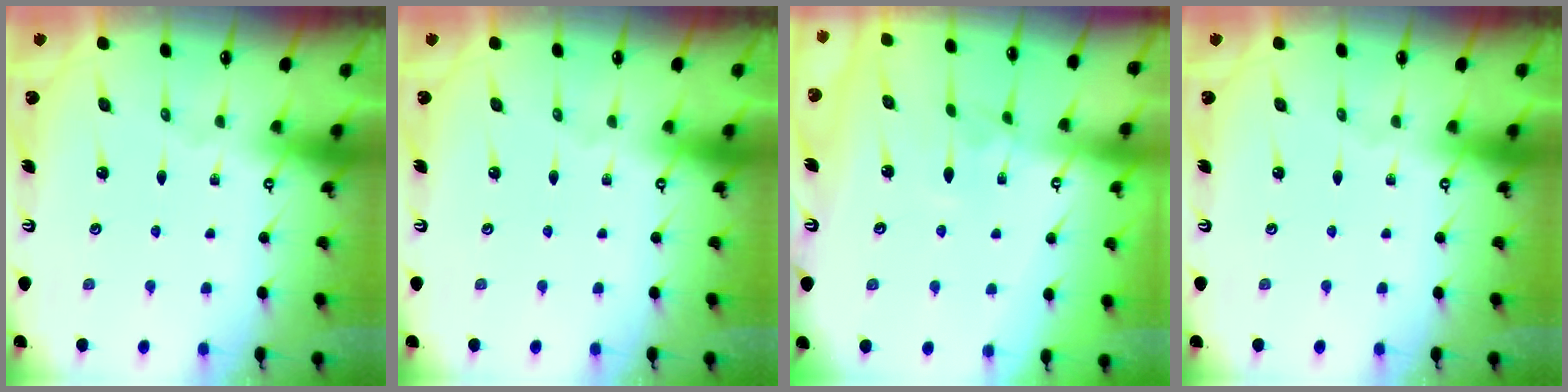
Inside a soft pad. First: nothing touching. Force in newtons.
{"total": 0.0}
{"total": 3.8, "press": 3.8, "slide": 0.2}
{"total": 0.0}